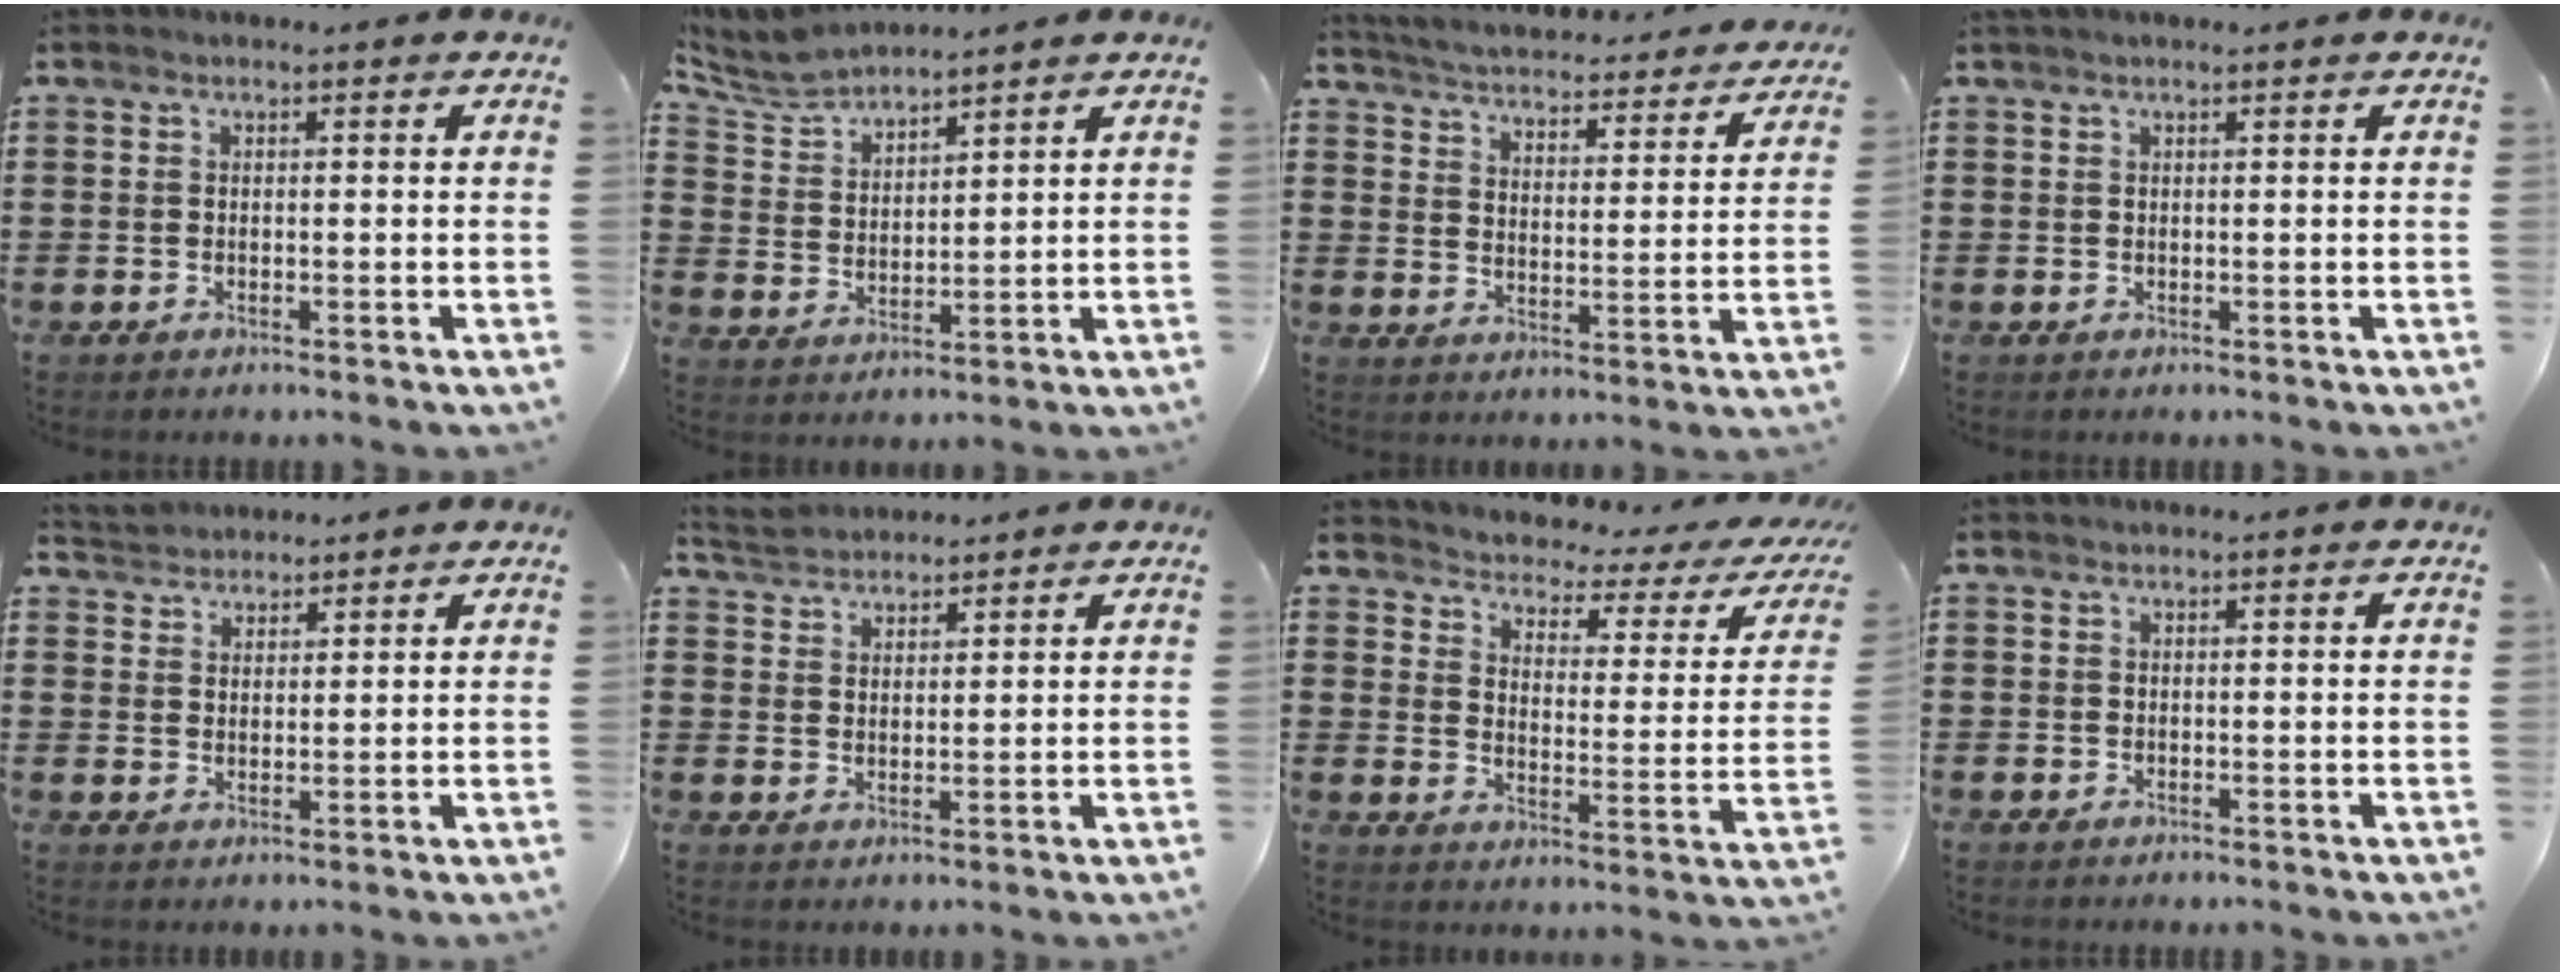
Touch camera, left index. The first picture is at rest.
{"total": 5.5, "force": [5.3, 0.8, 1.2], "torque": [-0.046, -0.018, 0.096]}
{"total": 3.6, "force": [3.6, -0.3, 0.2], "torque": [-0.027, -0.036, 0.053]}
{"total": 0.7, "force": [0.5, 0.0, 0.5], "torque": [-0.010, 0.002, 0.010]}
{"total": 3.1, "force": [2.9, 1.0, -0.6], "torque": [-0.001, -0.003, 0.055]}
{"total": 3.6, "force": [3.4, 1.0, 0.1], "torque": [-0.016, -0.004, 0.064]}
{"total": 2.3, "force": [2.1, 0.7, 0.8], "torque": [-0.033, -0.023, 0.025]}
{"total": 0.0}